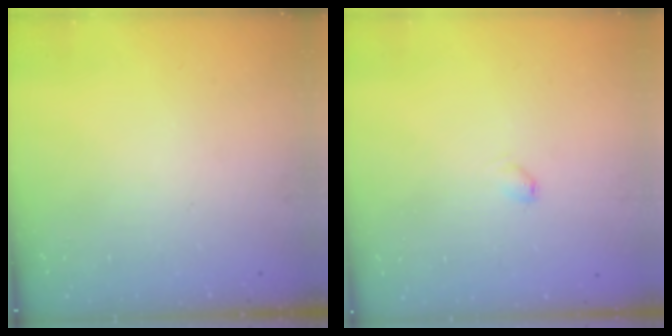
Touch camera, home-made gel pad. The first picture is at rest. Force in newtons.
{"total": 2.7, "press": 2.7, "slide": 0.4}